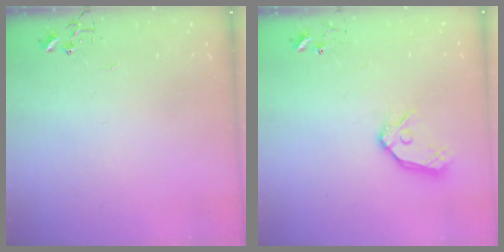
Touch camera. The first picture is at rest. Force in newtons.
{"total": 12.1, "press": 12.0, "slide": 1.3}